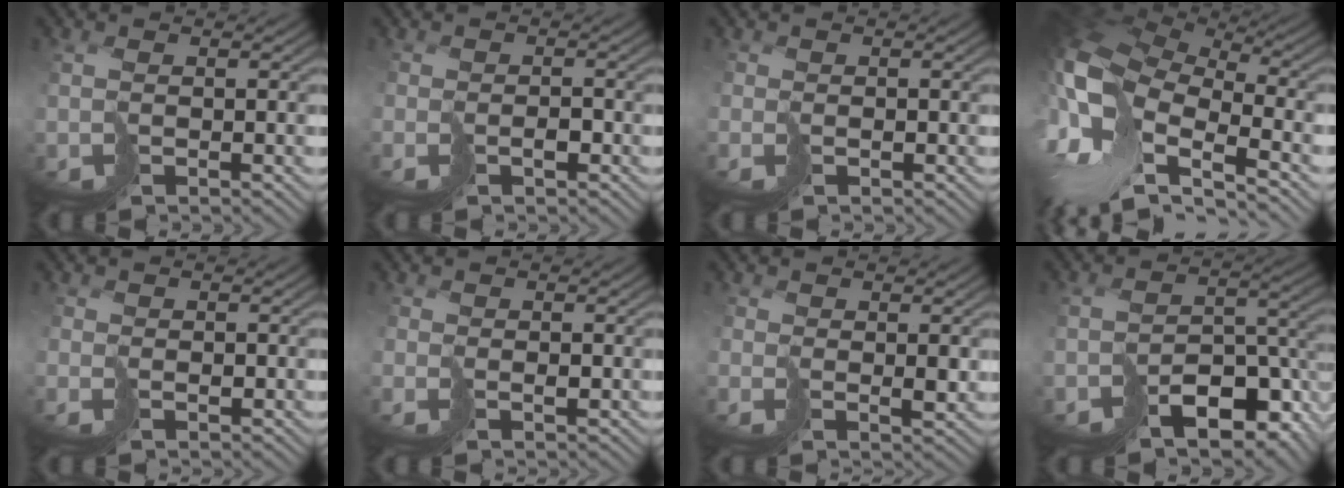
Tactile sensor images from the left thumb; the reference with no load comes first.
{"total": 1.0, "force": [-0.8, 0.5, -0.1], "torque": [0.017, 0.003, -0.014]}
{"total": 1.0, "force": [-0.1, -0.1, -0.9], "torque": [0.027, 0.000, -0.004]}
{"total": 12.8, "force": [-3.1, 7.6, 9.8], "torque": [-0.259, -0.007, -0.055]}
{"total": 1.1, "force": [0.6, 0.1, -0.8], "torque": [0.021, 0.000, 0.015]}
{"total": 0.9, "force": [0.7, 0.0, -0.6], "torque": [0.015, 0.000, 0.017]}
{"total": 1.5, "force": [1.4, 0.6, 0.2], "torque": [-0.002, -0.004, 0.030]}
{"total": 9.2, "force": [-5.9, 4.7, 5.2], "torque": [-0.077, -0.015, -0.077]}